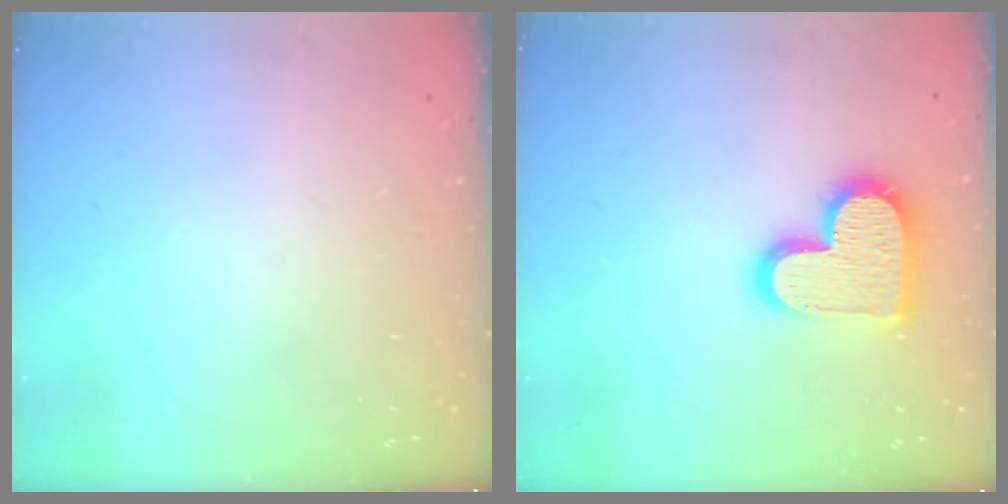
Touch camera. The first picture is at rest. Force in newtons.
{"total": 15.8, "press": 15.7, "slide": 1.0}